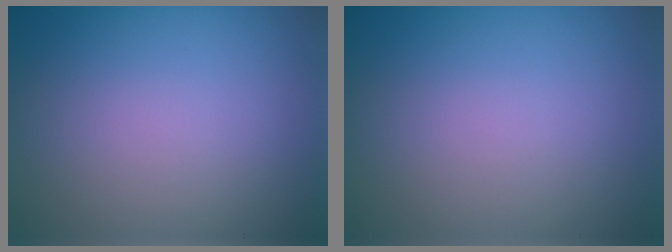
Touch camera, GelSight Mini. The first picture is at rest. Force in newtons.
{"total": 0.0}